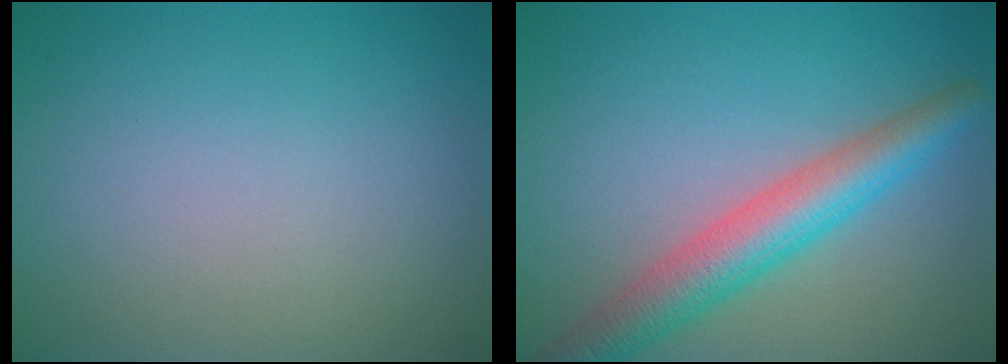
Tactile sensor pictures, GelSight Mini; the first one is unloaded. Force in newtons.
{"total": 5.6, "press": 5.6, "slide": 0.1}